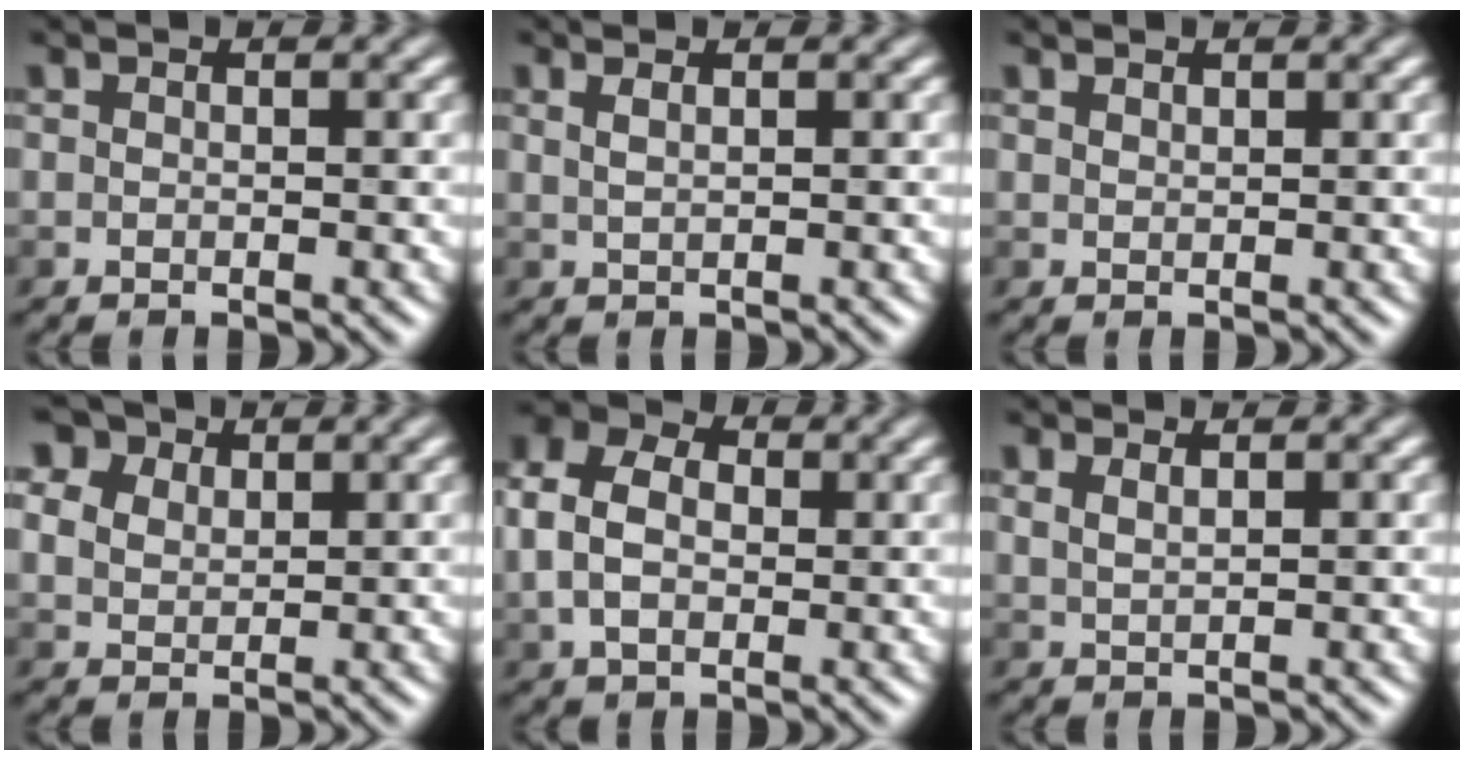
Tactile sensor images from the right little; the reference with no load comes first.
{"total": 1.4, "force": [0.7, 0.5, 1.1], "torque": [-0.013, 0.003, 0.004]}
{"total": 0.9, "force": [0.8, 0.3, 0.2], "torque": [-0.009, -0.003, 0.023]}
{"total": 9.9, "force": [6.0, 6.4, 4.6], "torque": [-0.120, 0.028, 0.095]}
{"total": 6.0, "force": [0.4, 4.4, 4.1], "torque": [-0.109, 0.015, 0.006]}
{"total": 1.4, "force": [0.9, 0.6, 1.0], "torque": [-0.021, 0.004, 0.017]}